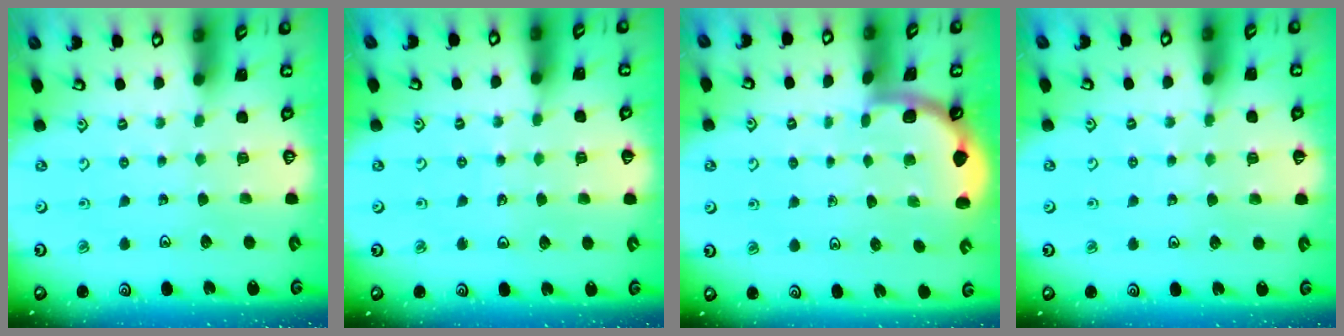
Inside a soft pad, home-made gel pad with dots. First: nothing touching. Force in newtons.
{"total": 3.6, "press": 3.4, "slide": 1.1}
{"total": 1.9, "press": 1.9, "slide": 0.0}
{"total": 3.0, "press": 2.9, "slide": 0.6}